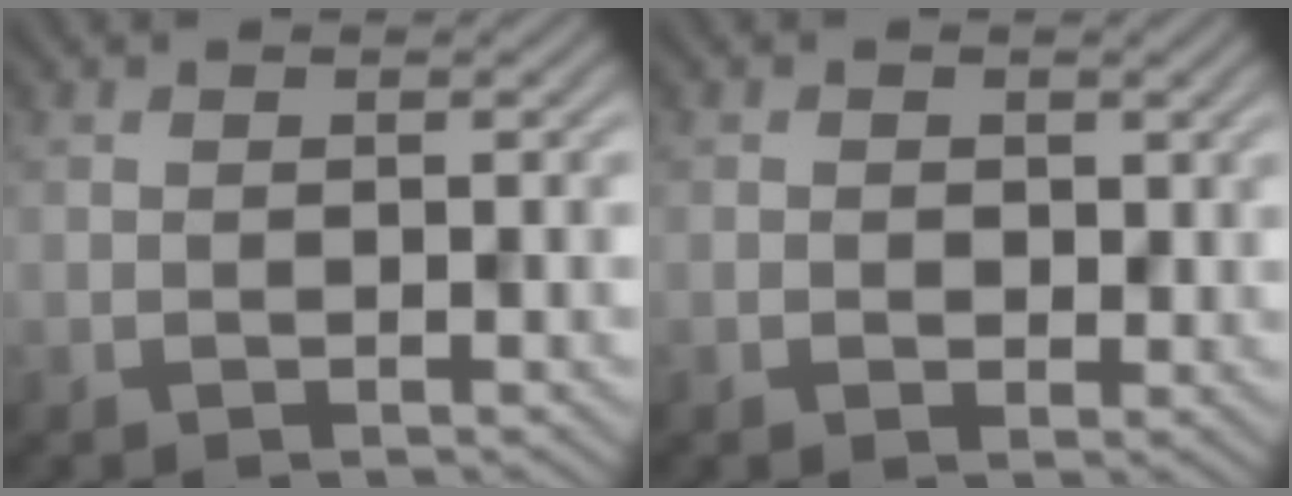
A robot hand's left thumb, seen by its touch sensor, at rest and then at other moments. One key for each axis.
{"total": 1.4, "fx": 0.3, "fy": 1.3, "fz": 0.5, "tx": -0.012, "ty": -0.008, "tz": 0.001}